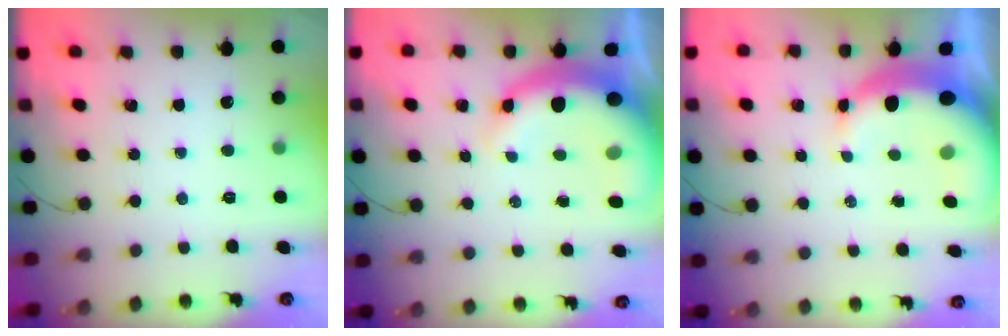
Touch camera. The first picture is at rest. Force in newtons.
{"total": 13.9, "press": 13.7, "slide": 2.7}
{"total": 10.0, "press": 9.8, "slide": 2.1}